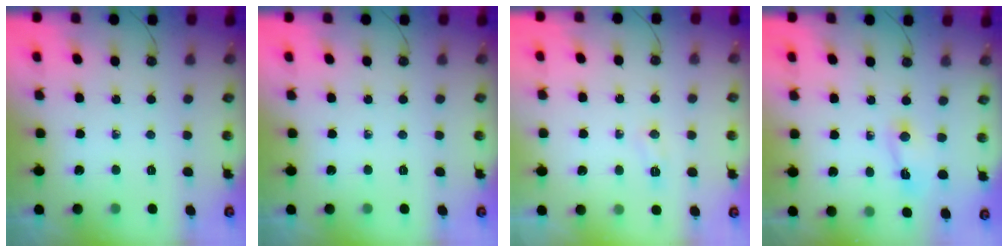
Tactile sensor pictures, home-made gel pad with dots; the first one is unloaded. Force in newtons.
{"total": 0.0}
{"total": 4.5, "press": 4.4, "slide": 0.6}
{"total": 2.5, "press": 2.5, "slide": 0.3}